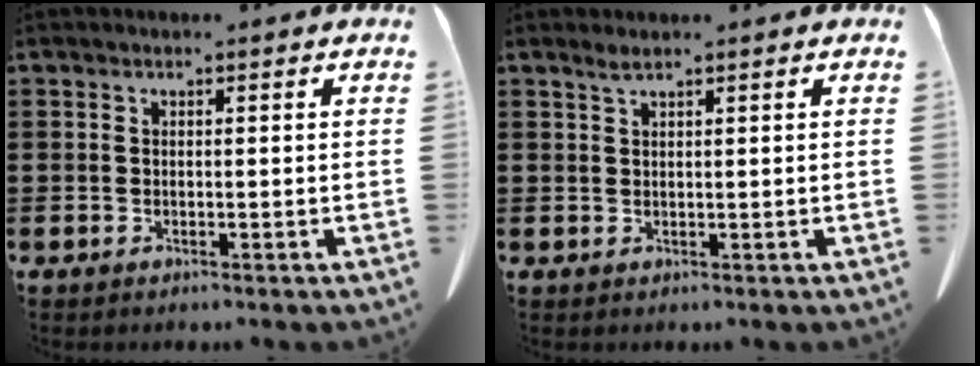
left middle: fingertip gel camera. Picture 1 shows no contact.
{"total": 1.2, "force": [0.9, 0.1, 0.8], "torque": [-0.017, 0.000, 0.017]}